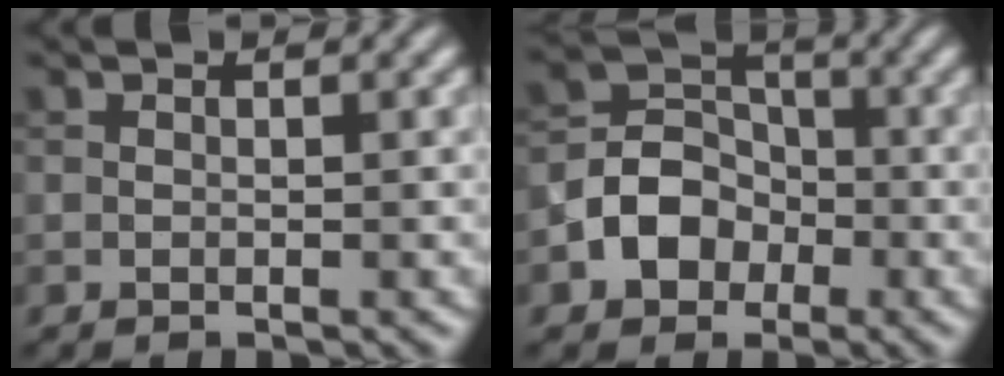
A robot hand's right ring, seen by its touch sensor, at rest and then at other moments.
{"total": 4.8, "force": [-1.9, 4.0, 2.0], "torque": [-0.020, 0.006, -0.044]}